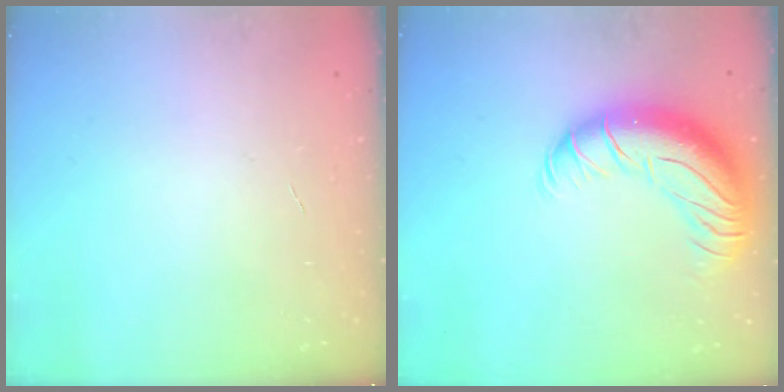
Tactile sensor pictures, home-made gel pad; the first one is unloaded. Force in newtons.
{"total": 17.9, "press": 17.4, "slide": 3.9}